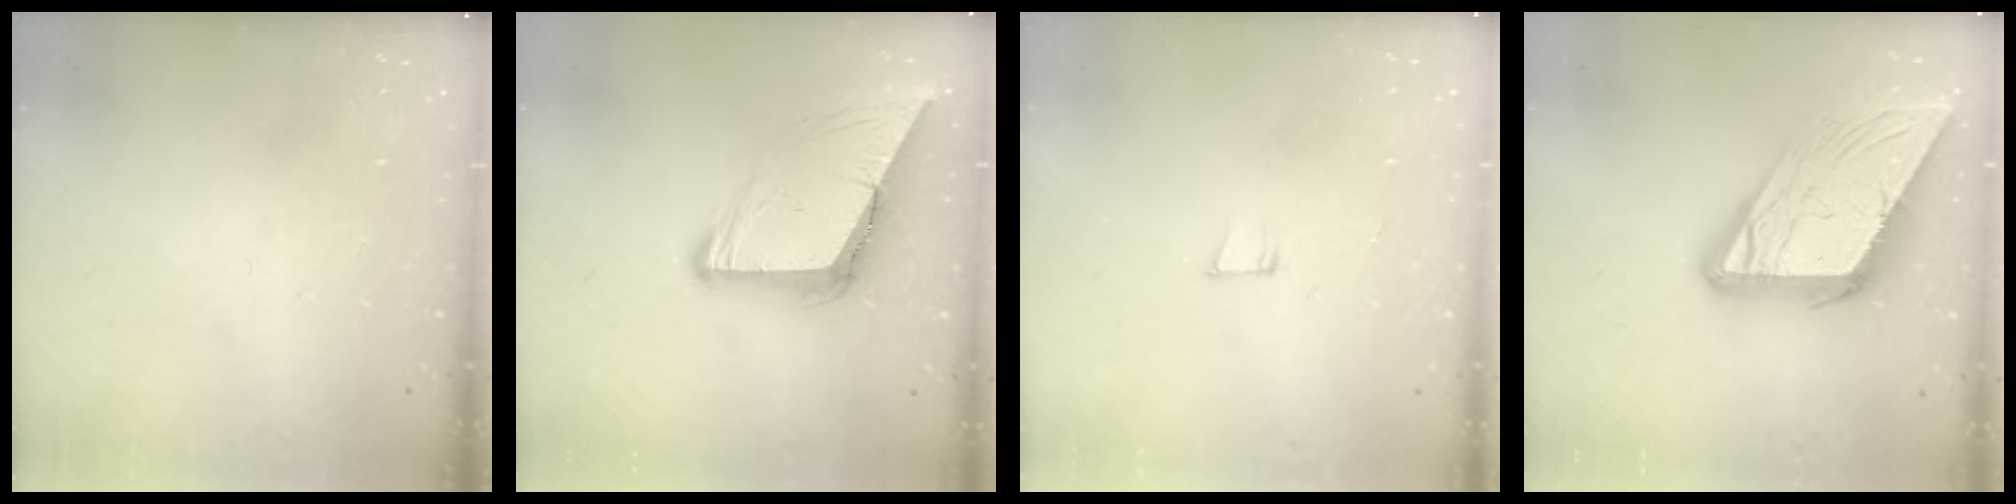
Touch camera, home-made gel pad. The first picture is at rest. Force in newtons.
{"total": 9.5, "press": 9.4, "slide": 1.6}
{"total": 6.7, "press": 5.8, "slide": 3.2}
{"total": 19.3, "press": 19.2, "slide": 2.3}